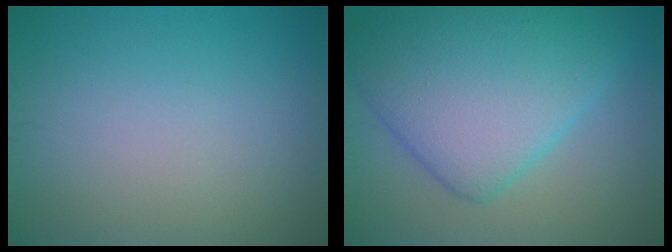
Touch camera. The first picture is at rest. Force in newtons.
{"total": 10.1, "press": 10.1, "slide": 0.2}